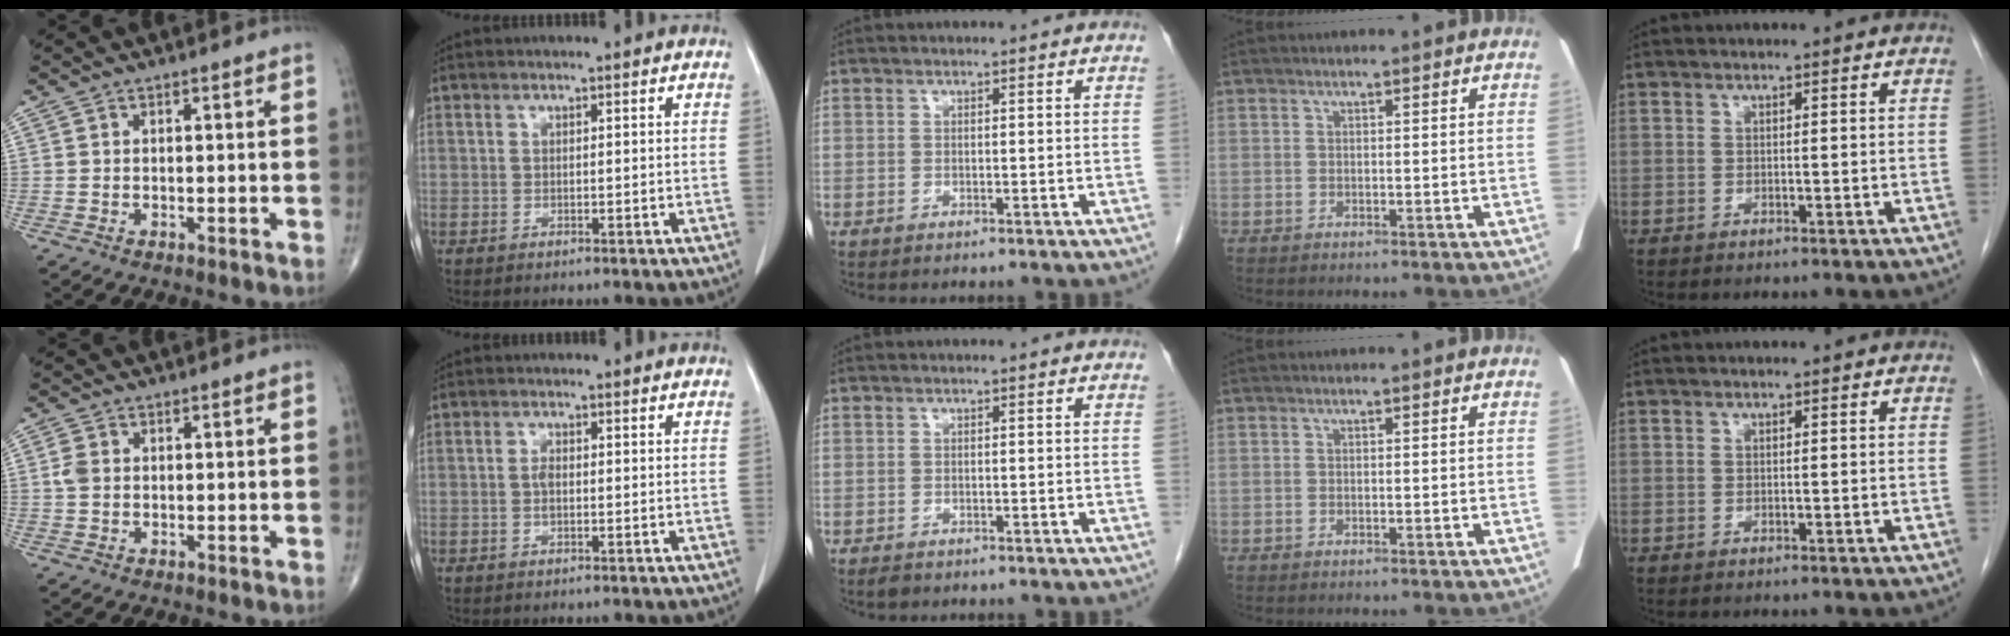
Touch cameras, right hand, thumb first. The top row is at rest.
{"thumb": {"total": 2.2, "force": [0.2, 1.7, 1.4], "torque": [-0.033, 0.005, 0.003]}, "index": {"total": 1.5, "force": [-0.1, 0.6, 1.3], "torque": [-0.028, 0.001, -0.004]}, "middle": {"total": 1.0, "force": [-0.8, 0.5, 0.4], "torque": [-0.013, -0.001, -0.010]}}